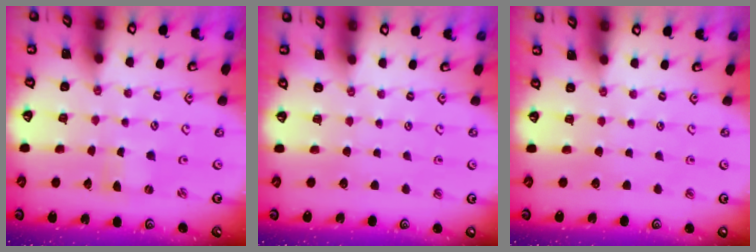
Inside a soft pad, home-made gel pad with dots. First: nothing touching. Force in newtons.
{"total": 0.0}
{"total": 0.0}